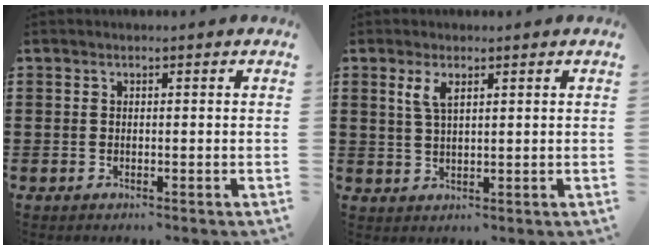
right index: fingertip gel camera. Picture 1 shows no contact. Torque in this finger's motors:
{"motor_torque": [0.30, -0.21, 0.29, 0.09]}